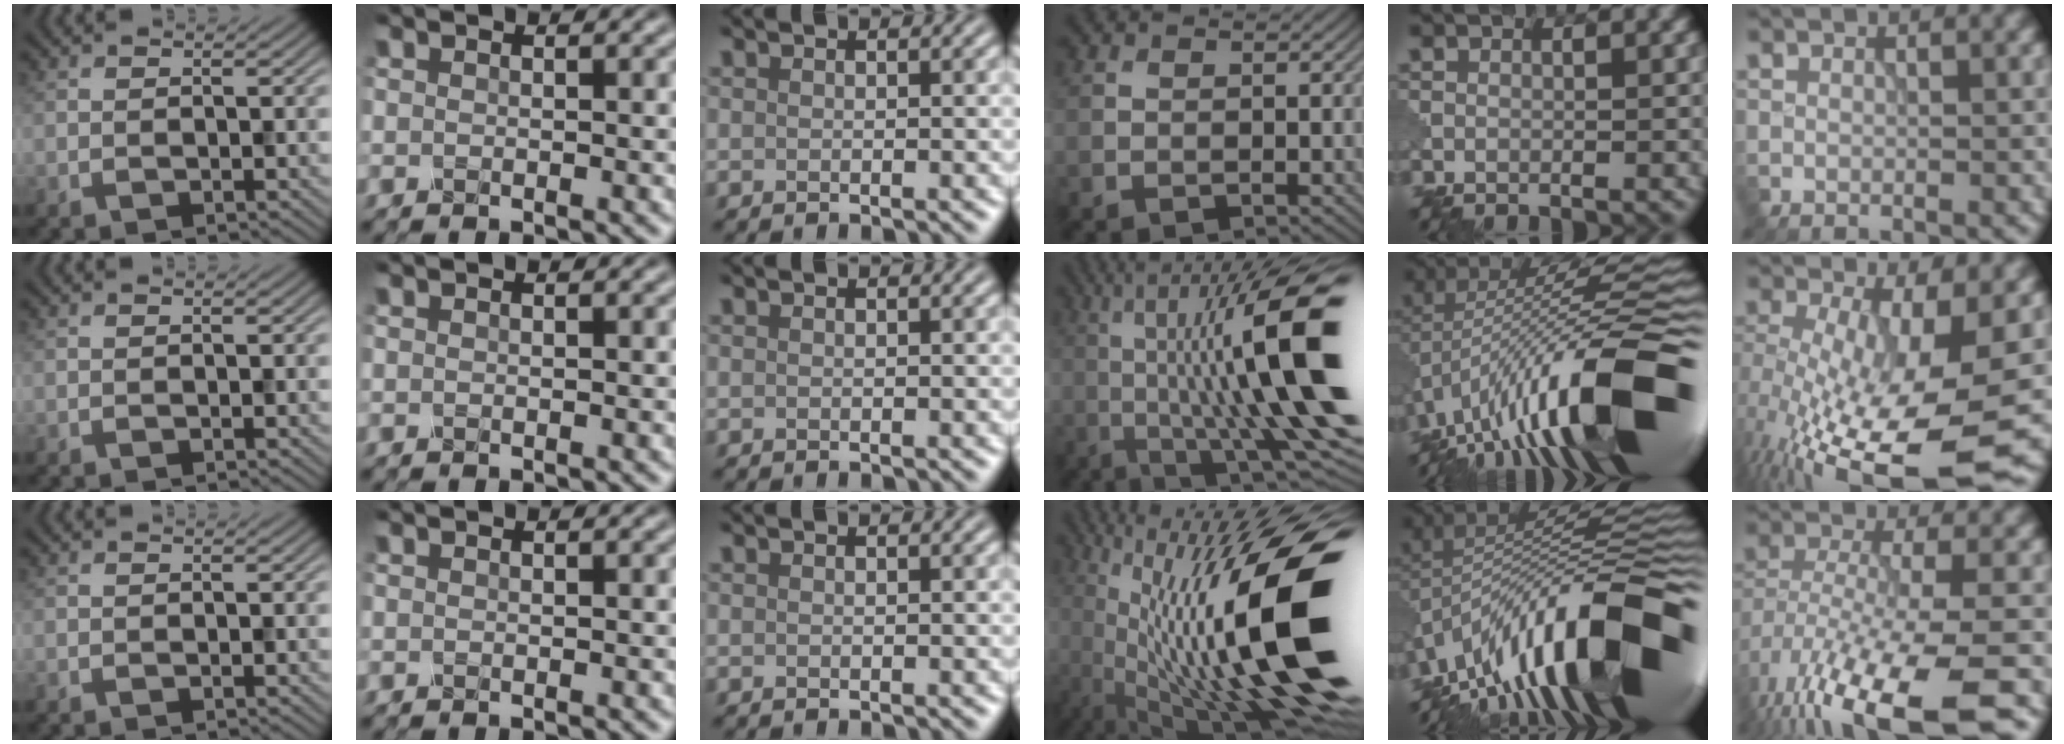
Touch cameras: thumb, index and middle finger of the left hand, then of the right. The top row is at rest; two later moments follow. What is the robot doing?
{"motion": "shake", "object": "plastic piggy bank"}